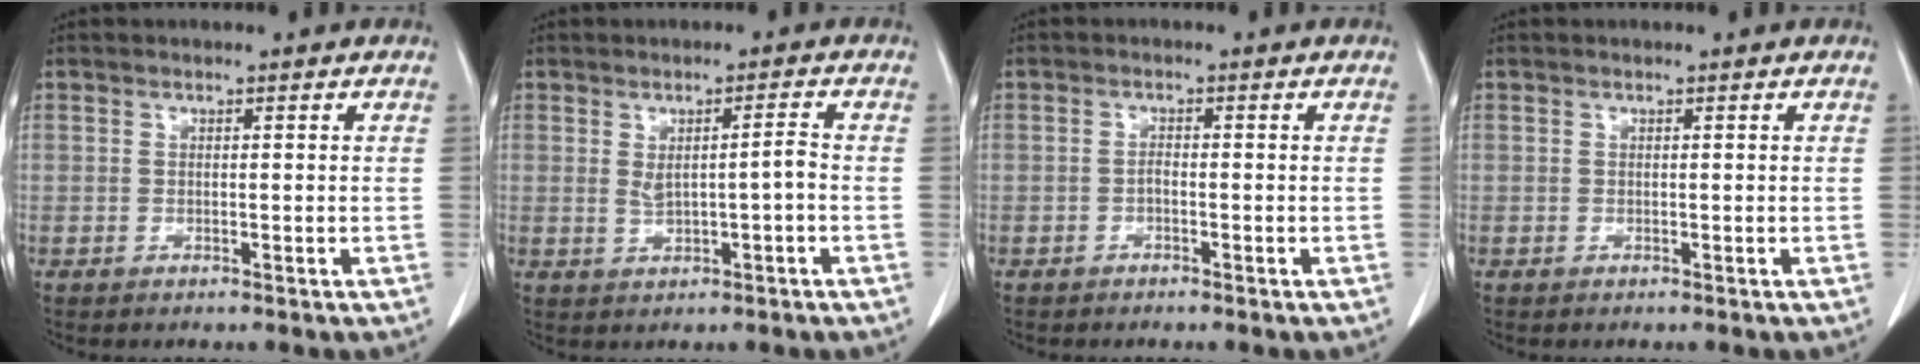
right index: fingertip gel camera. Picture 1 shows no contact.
{"total": 3.7, "force": [-0.1, 0.7, 3.6], "torque": [-0.062, 0.007, 0.005]}
{"total": 0.9, "force": [-0.5, 0.3, 0.7], "torque": [-0.012, 0.002, -0.012]}
{"total": 0.0}